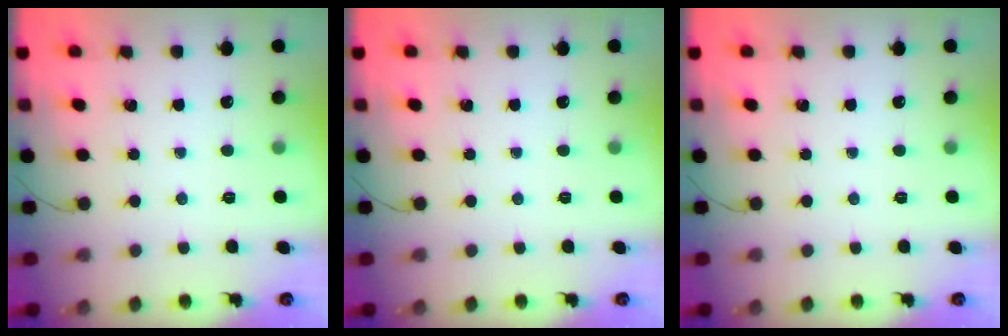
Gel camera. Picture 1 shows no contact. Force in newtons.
{"total": 0.0}
{"total": 0.0}